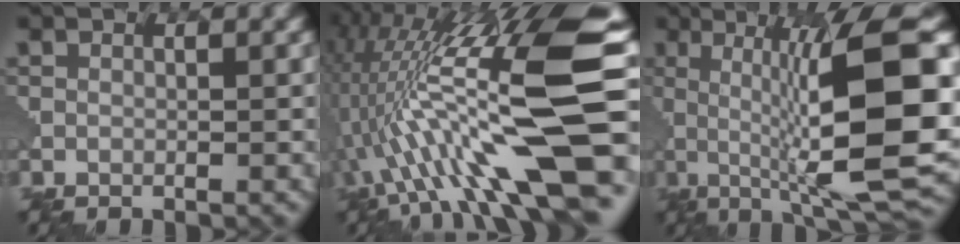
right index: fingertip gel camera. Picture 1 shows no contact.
{"total": 14.9, "force": [-0.3, 3.4, 14.5], "torque": [-0.268, 0.023, 0.007]}
{"total": 12.8, "force": [-0.6, 2.4, 12.6], "torque": [-0.189, 0.011, 0.004]}